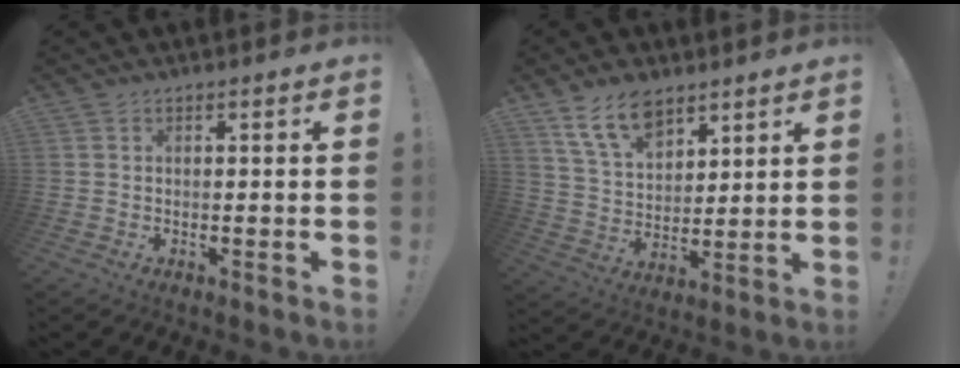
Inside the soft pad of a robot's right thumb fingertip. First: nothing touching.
{"total": 12.0, "force": [8.3, 6.3, 5.9], "torque": [-0.112, -0.041, 0.160]}